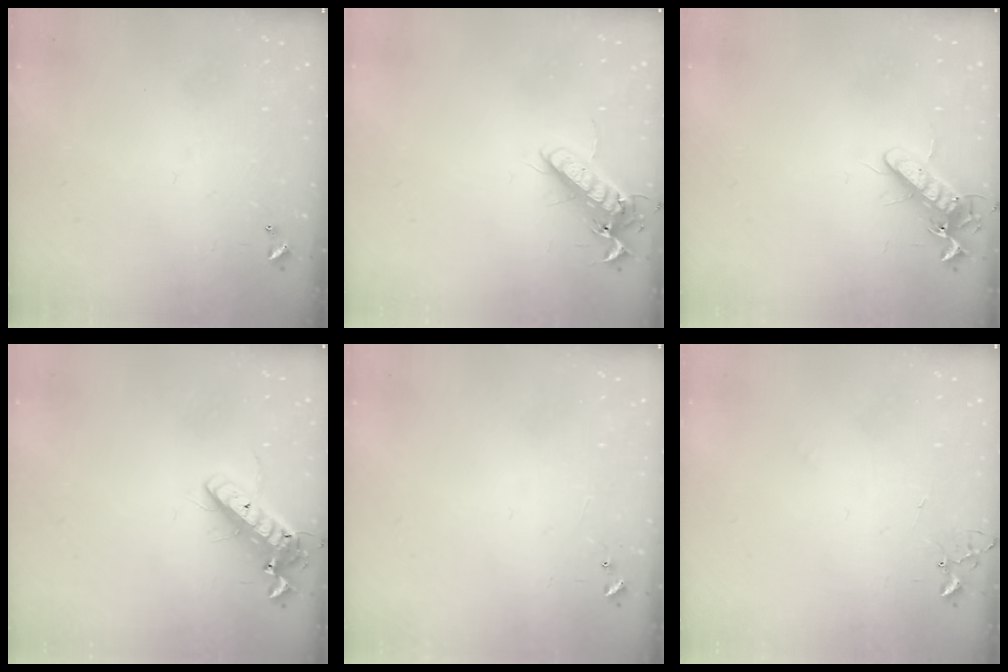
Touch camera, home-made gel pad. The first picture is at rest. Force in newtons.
{"total": 12.8, "press": 12.7, "slide": 1.8}
{"total": 11.7, "press": 11.6, "slide": 1.7}
{"total": 14.7, "press": 14.4, "slide": 2.9}
{"total": 4.1, "press": 4.1, "slide": 0.5}
{"total": 4.9, "press": 4.9, "slide": 0.5}